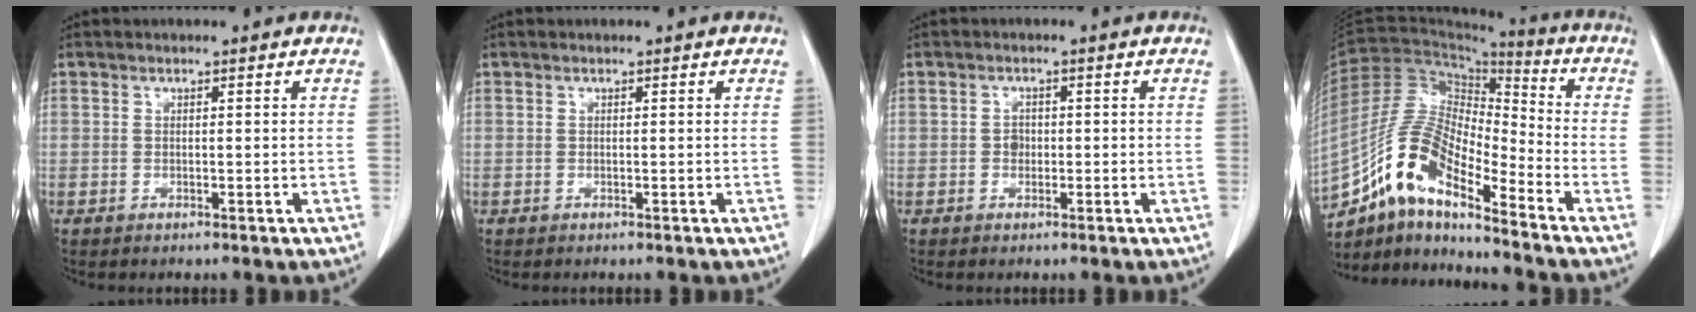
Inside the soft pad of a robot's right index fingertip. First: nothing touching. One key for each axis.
{"total": 0.0}
{"total": 1.5, "fx": -0.2, "fy": 1.3, "fz": 0.8, "tx": -0.011, "ty": 0.004, "tz": -0.003}
{"total": 13.1, "fx": -9.2, "fy": 3.4, "fz": 8.6, "tx": -0.174, "ty": 0.025, "tz": -0.168}